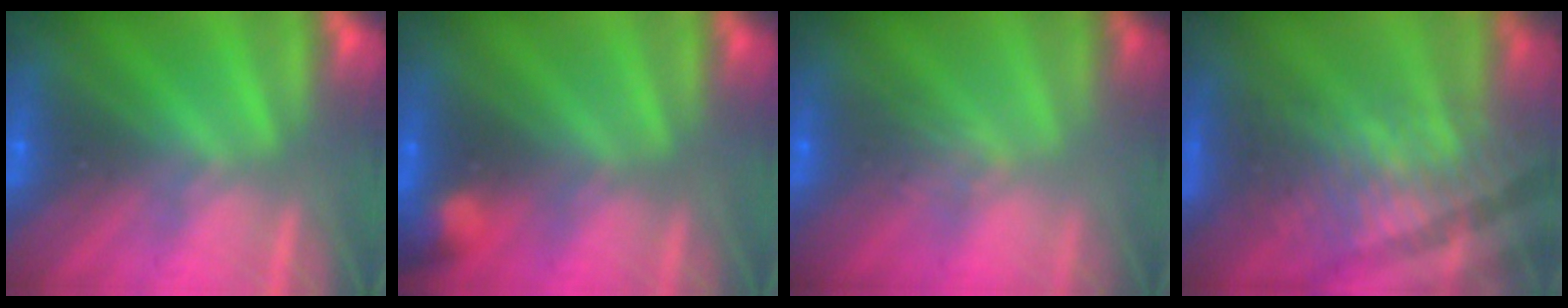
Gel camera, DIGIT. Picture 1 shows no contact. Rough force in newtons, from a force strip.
{"total": 2.9}
{"total": 2.9}
{"total": 3.7}